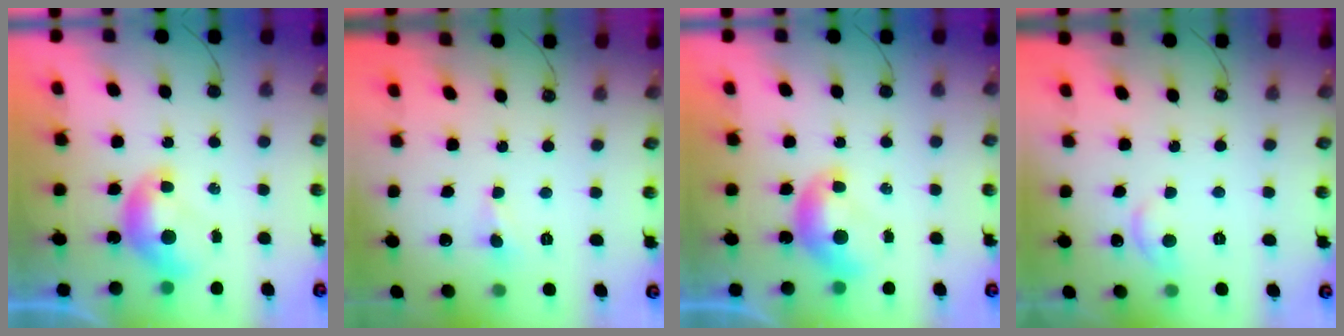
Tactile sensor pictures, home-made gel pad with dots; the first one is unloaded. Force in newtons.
{"total": 1.3, "press": 1.1, "slide": 0.5}
{"total": 0.0}
{"total": 1.6, "press": 1.2, "slide": 1.1}